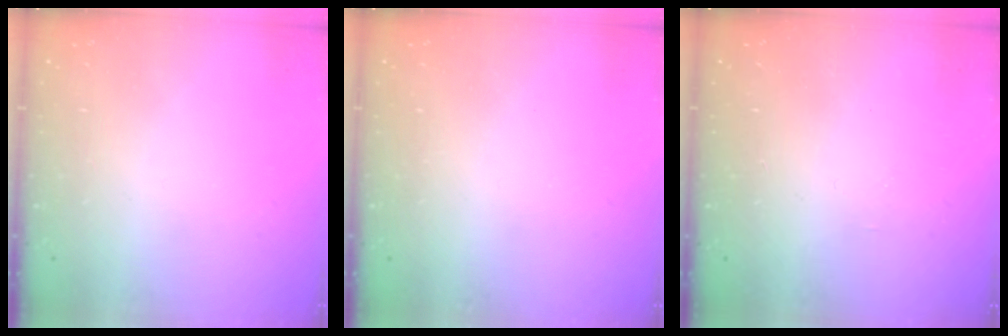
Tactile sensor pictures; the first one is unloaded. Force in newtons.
{"total": 0.0}
{"total": 1.2, "press": 1.2, "slide": 0.3}